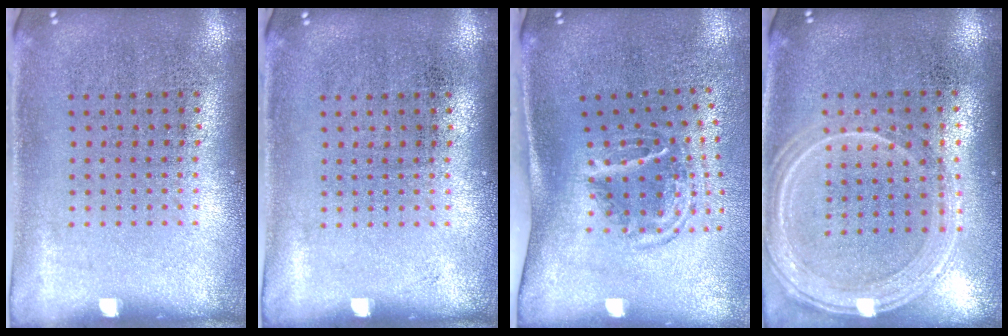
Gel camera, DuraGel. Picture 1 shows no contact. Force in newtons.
{"total": 0.0}
{"total": 1.8, "press": 1.1, "slide": 1.4}
{"total": 1.2, "press": 1.2, "slide": 0.3}